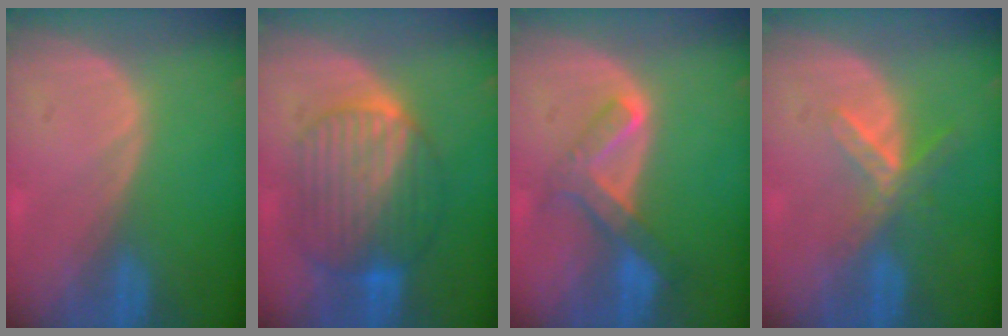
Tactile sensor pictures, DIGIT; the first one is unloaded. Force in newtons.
{"total": 10.2, "press": 10.2, "slide": 0.8}
{"total": 6.6, "press": 5.7, "slide": 3.2}
{"total": 5.7, "press": 5.0, "slide": 2.8}